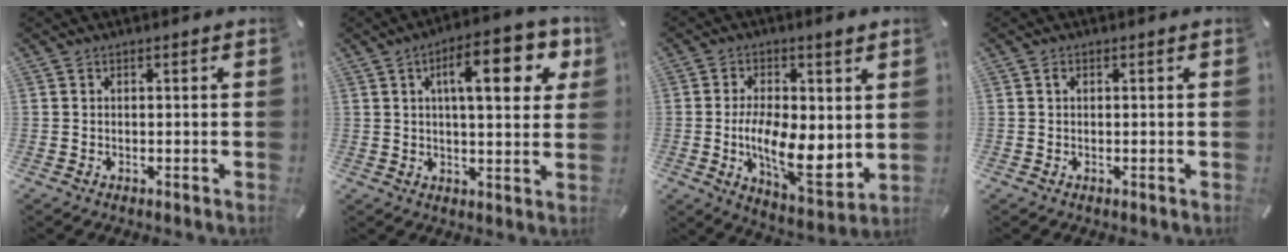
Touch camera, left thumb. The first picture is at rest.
{"total": 14.9, "force": [5.5, 5.6, 12.7], "torque": [-0.182, -0.004, 0.082]}
{"total": 14.9, "force": [-0.1, 6.7, 13.3], "torque": [-0.224, -0.012, 0.000]}
{"total": 0.6, "force": [0.2, 0.3, 0.4], "torque": [-0.007, 0.001, 0.003]}